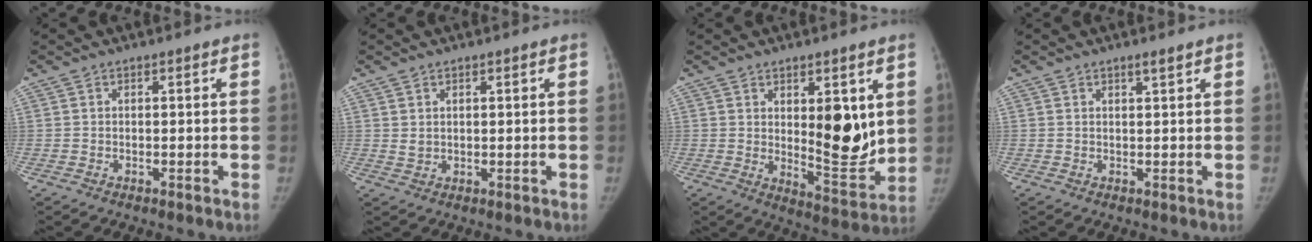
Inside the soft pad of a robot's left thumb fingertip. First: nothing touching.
{"total": 1.6, "force": [0.9, 1.0, 0.9], "torque": [-0.008, -0.007, 0.022]}
{"total": 13.7, "force": [3.2, 5.8, 12.1], "torque": [-0.134, -0.040, 0.060]}
{"total": 1.4, "force": [1.1, 0.1, 0.9], "torque": [-0.013, -0.008, 0.019]}